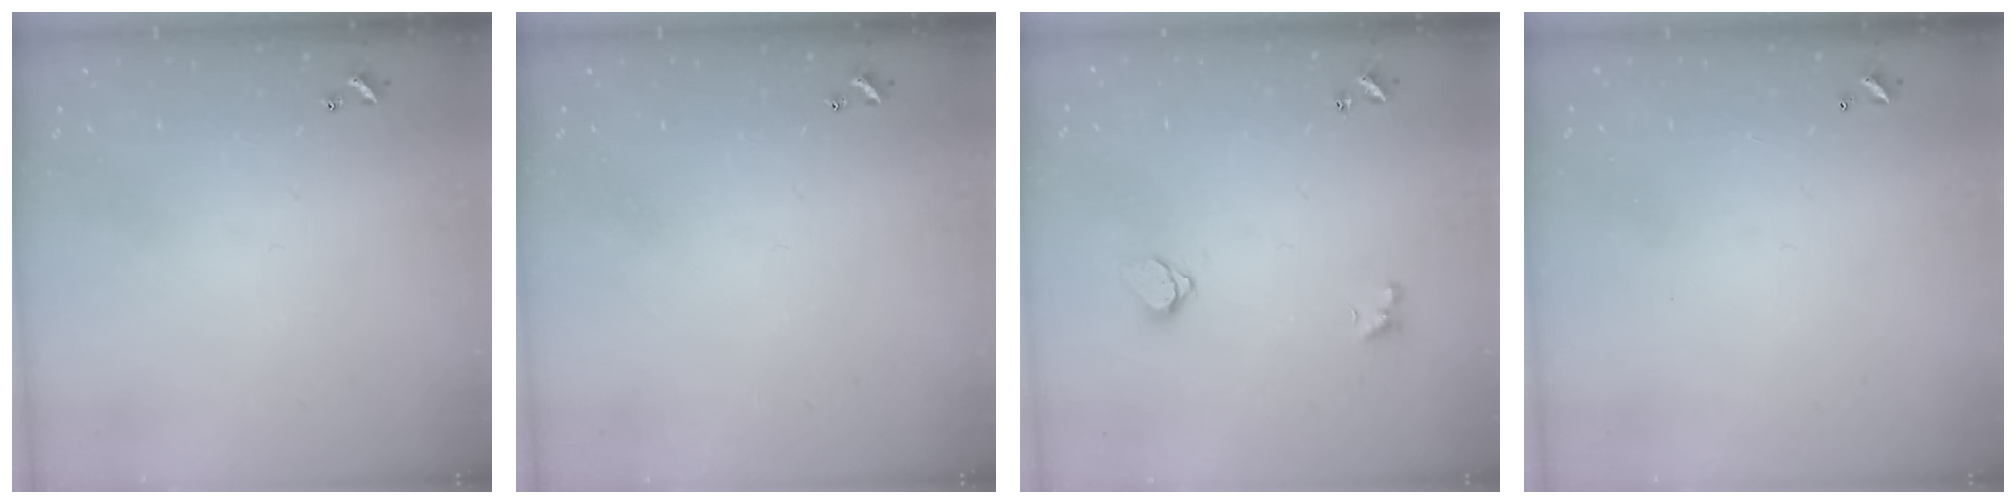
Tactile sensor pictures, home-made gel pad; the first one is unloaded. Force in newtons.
{"total": 0.0}
{"total": 1.5, "press": 1.5, "slide": 0.4}
{"total": 2.8, "press": 2.8, "slide": 0.1}